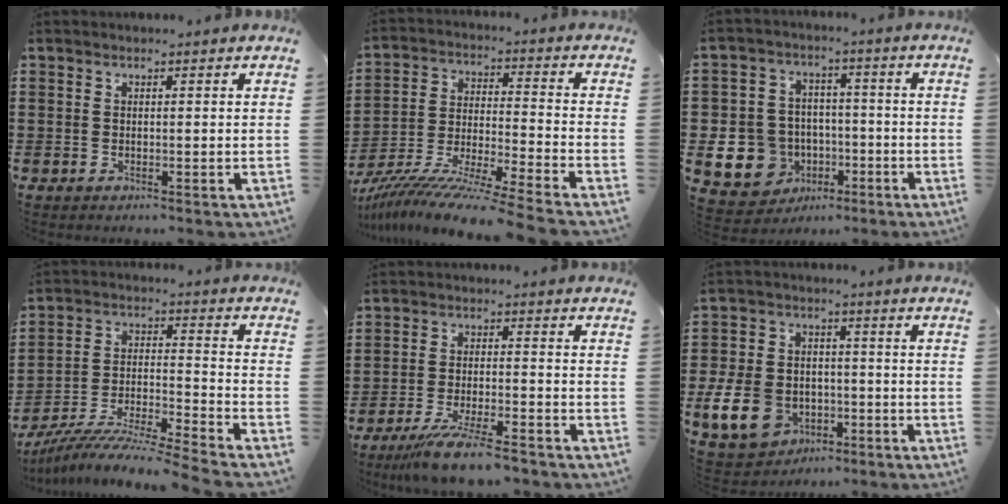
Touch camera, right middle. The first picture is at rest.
{"total": 11.2, "force": [-10.3, -1.0, 4.4], "torque": [-0.073, -0.001, -0.204]}
{"total": 9.3, "force": [-3.0, 8.3, 2.9], "torque": [-0.113, 0.011, -0.051]}
{"total": 8.6, "force": [-8.2, -0.9, 2.5], "torque": [-0.045, -0.007, -0.164]}
{"total": 7.3, "force": [-5.9, 0.2, 4.3], "torque": [-0.092, -0.018, -0.109]}
{"total": 10.0, "force": [-3.5, 7.6, 5.5], "torque": [-0.156, 0.011, -0.068]}